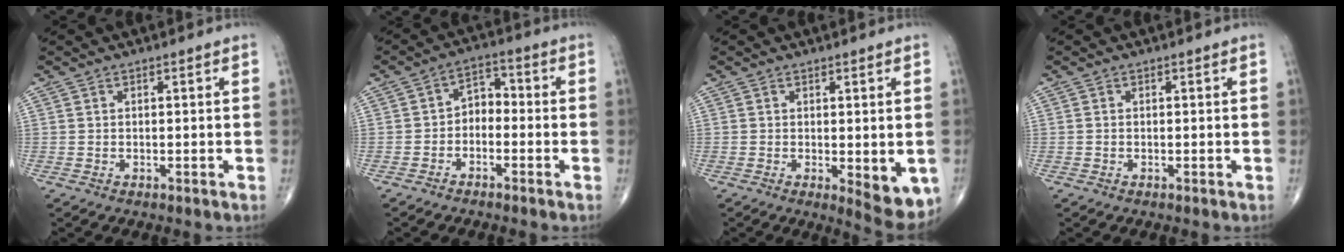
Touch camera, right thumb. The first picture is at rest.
{"total": 4.2, "force": [-1.6, 2.9, 2.6], "torque": [-0.024, 0.032, -0.041]}
{"total": 7.4, "force": [-1.6, 2.8, 6.7], "torque": [-0.075, -0.018, -0.015]}
{"total": 0.0}